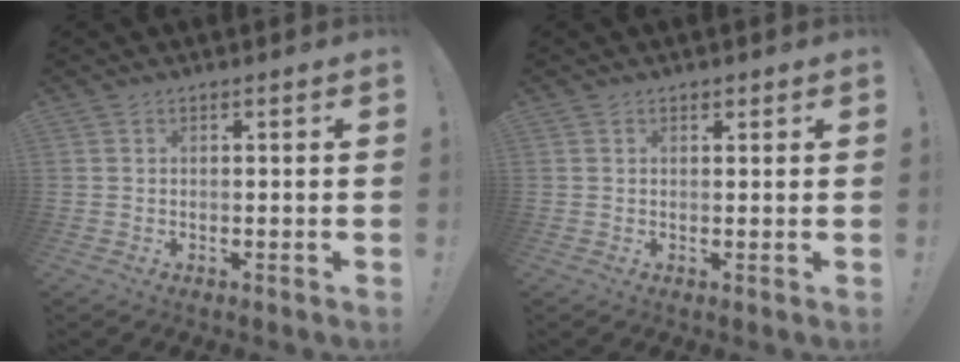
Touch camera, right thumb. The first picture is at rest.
{"total": 0.7, "force": [0.5, 0.5, 0.1], "torque": [-0.002, 0.000, 0.010]}